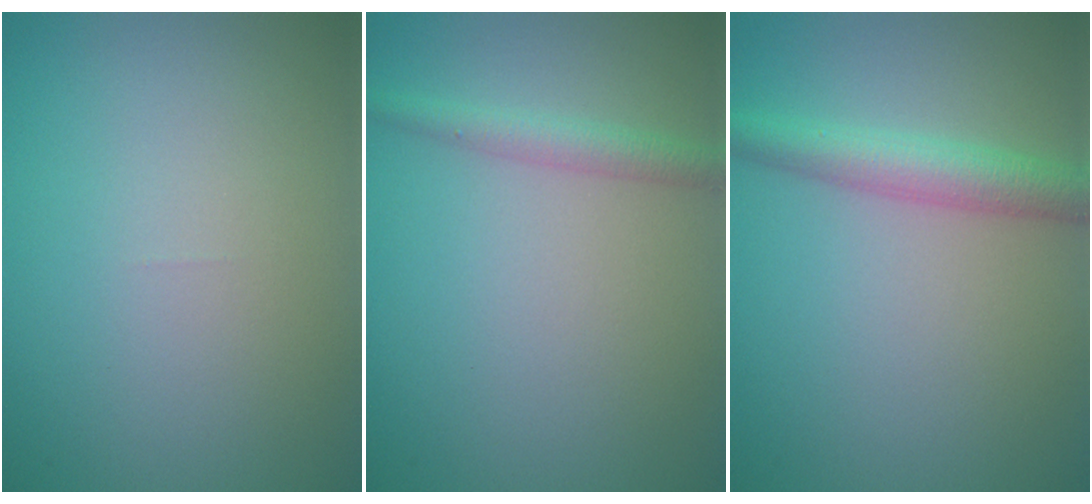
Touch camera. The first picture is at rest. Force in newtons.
{"total": 2.0, "press": 2.0, "slide": 0.1}
{"total": 3.6, "press": 3.6, "slide": 0.2}